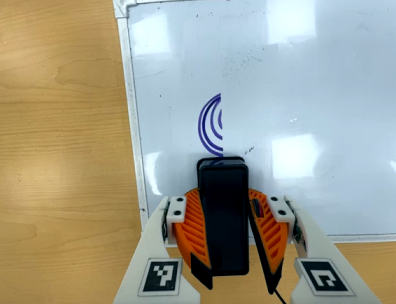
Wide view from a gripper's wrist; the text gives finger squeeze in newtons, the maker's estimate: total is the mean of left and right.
{"total": 11.8, "left": 11.1, "right": 12.6}